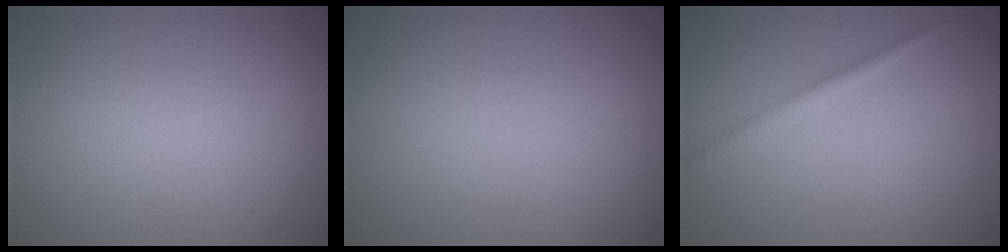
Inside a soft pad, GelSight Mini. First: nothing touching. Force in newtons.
{"total": 0.0}
{"total": 1.3, "press": 1.3, "slide": 0.1}